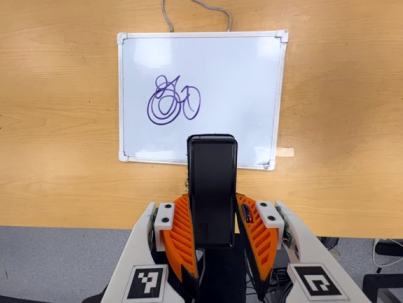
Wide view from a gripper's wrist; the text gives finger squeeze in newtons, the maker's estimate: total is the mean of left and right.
{"total": 4.0, "left": 2.7, "right": 5.3}